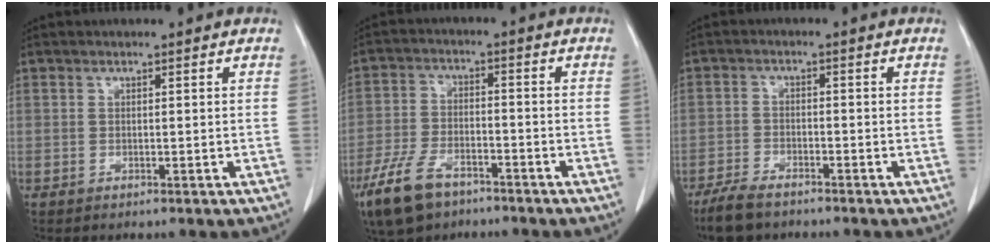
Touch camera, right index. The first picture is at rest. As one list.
[{"total": 9.5, "force": [-6.4, 4.0, 5.7], "torque": [-0.130, -0.010, -0.118]}, {"total": 5.5, "force": [-4.6, 1.6, 2.6], "torque": [-0.055, -0.011, -0.088]}]